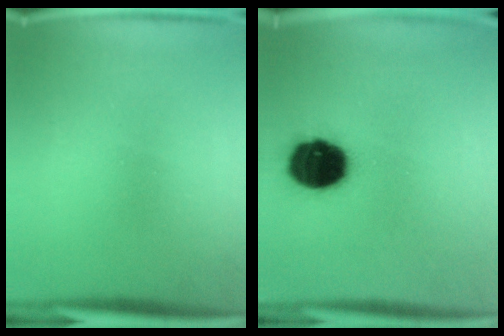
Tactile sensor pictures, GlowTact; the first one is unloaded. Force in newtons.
{"total": 15.1}